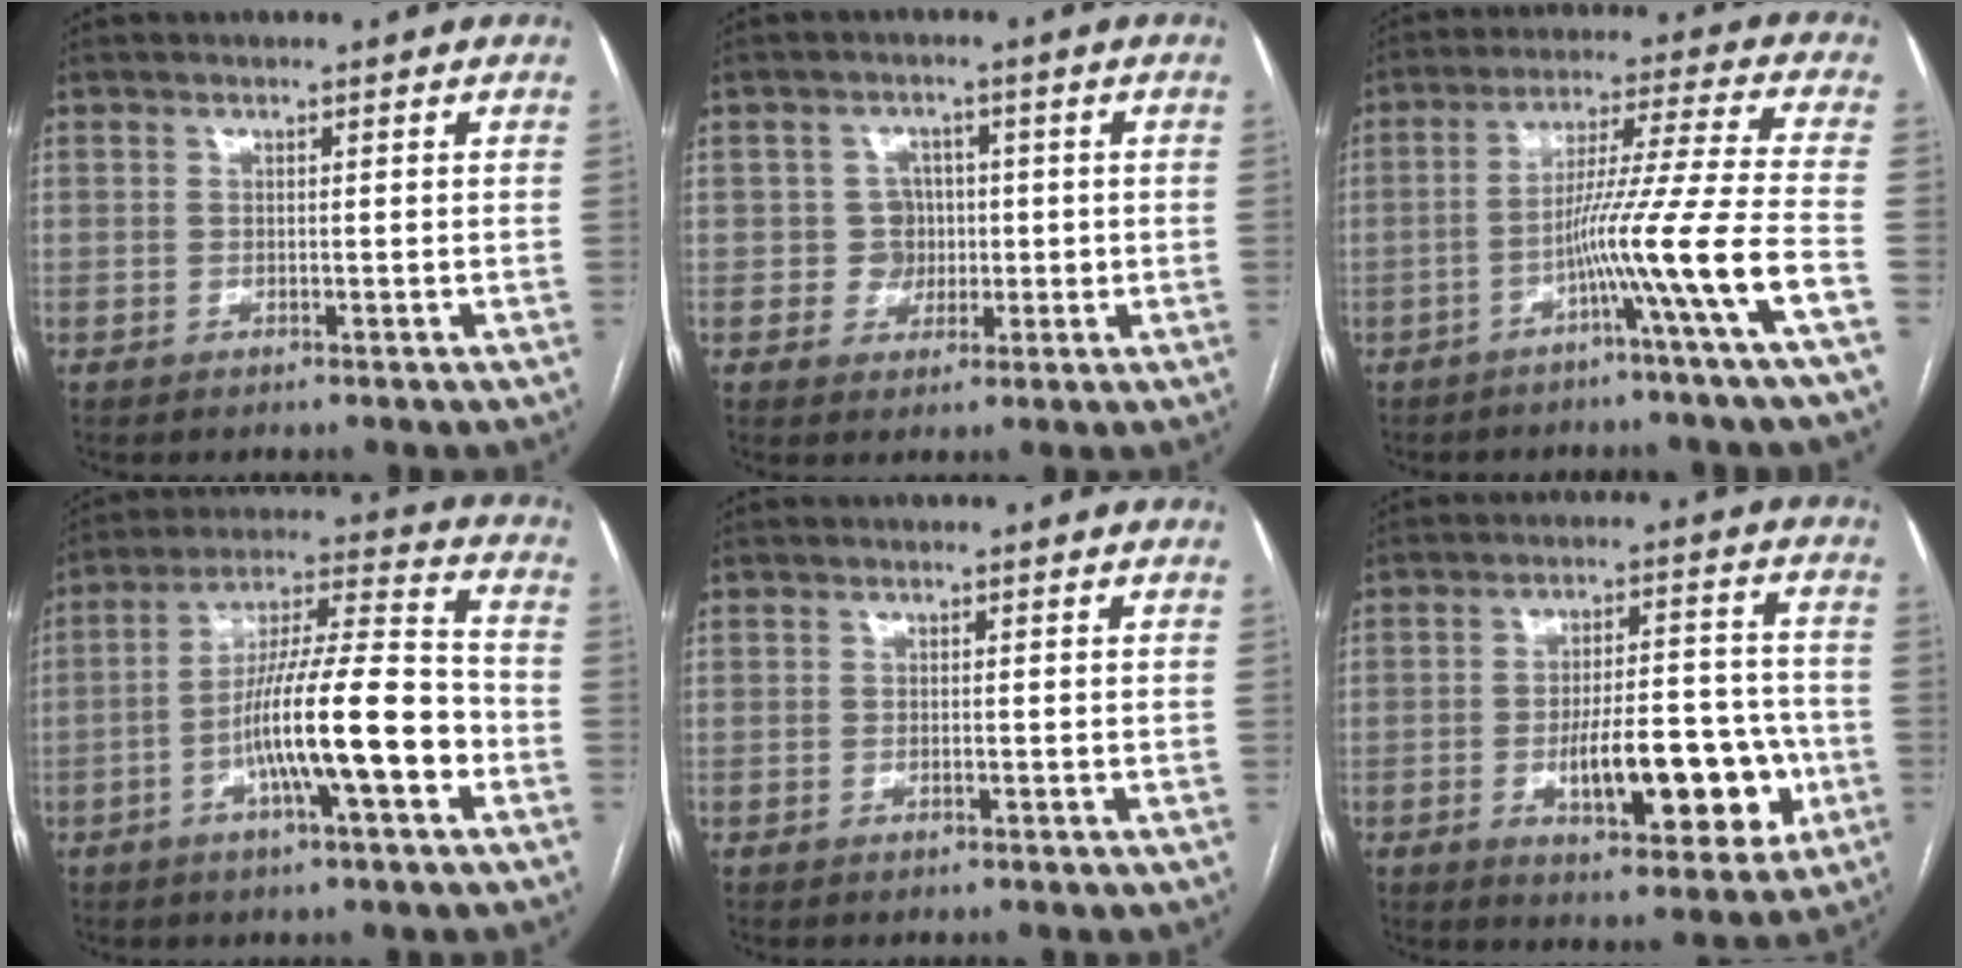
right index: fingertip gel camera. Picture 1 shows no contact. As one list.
[{"total": 4.0, "force": [0.1, 4.0, 0.6], "torque": [0.000, 0.014, 0.007]}, {"total": 12.4, "force": [-5.3, -3.3, 10.7], "torque": [-0.181, -0.001, -0.094]}, {"total": 15.5, "force": [-5.0, 1.3, 14.6], "torque": [-0.253, 0.009, -0.085]}, {"total": 0.0}, {"total": 14.1, "force": [-3.9, 5.0, 12.6], "torque": [-0.183, 0.015, -0.049]}]